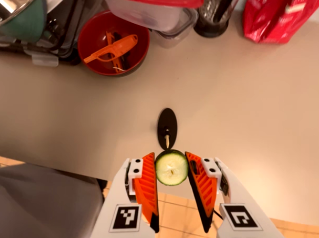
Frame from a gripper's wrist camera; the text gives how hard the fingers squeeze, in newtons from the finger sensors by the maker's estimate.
{"total": 6.6, "left": 6.4, "right": 6.8}